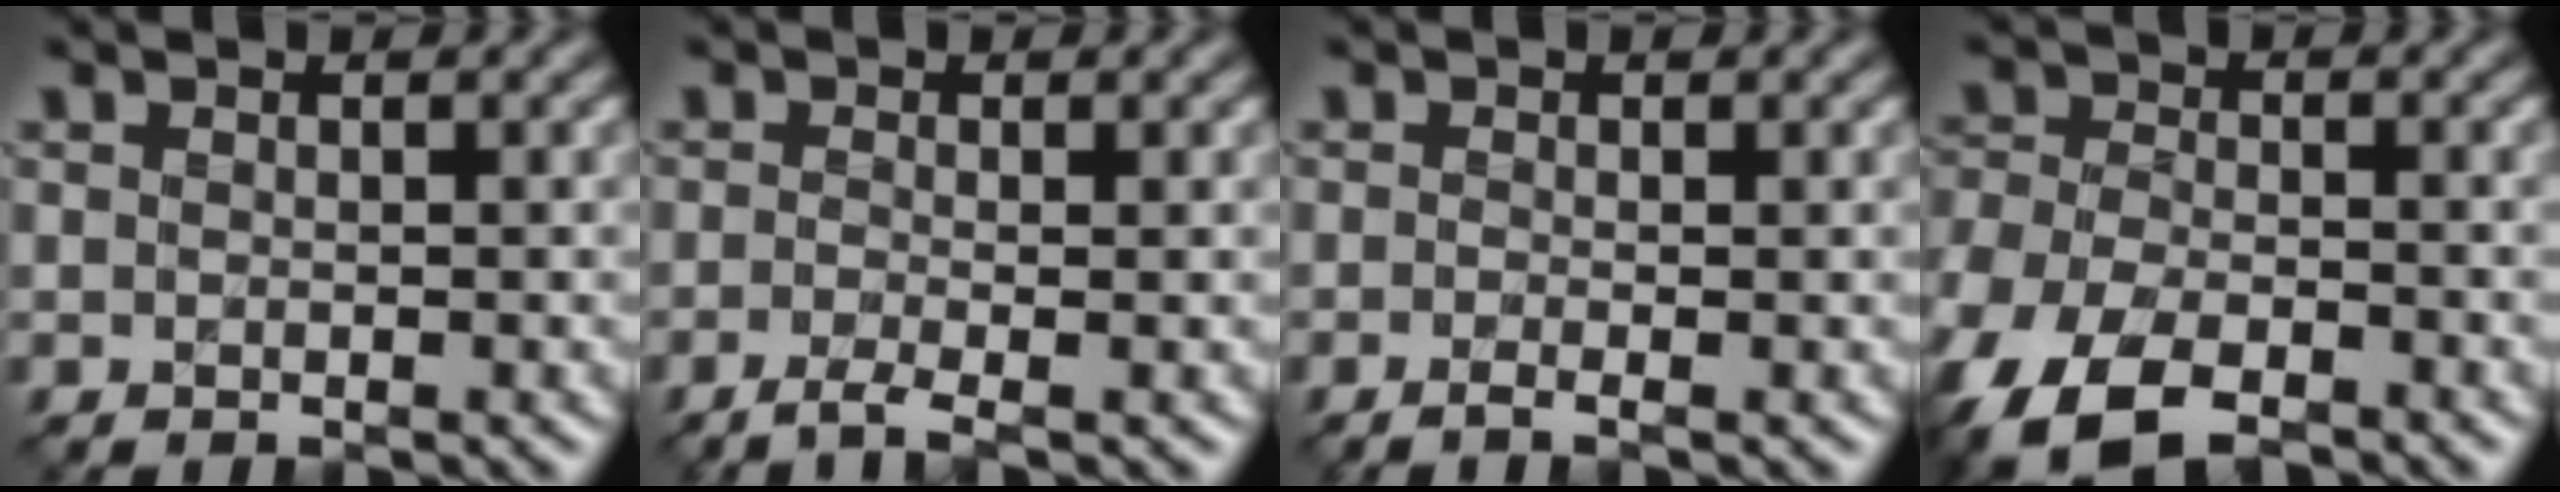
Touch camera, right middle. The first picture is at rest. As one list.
[{"total": 1.8, "force": [-0.8, 0.4, 1.5], "torque": [-0.026, -0.003, -0.029]}, {"total": 1.1, "force": [-0.3, 0.3, 1.0], "torque": [-0.013, -0.002, -0.015]}, {"total": 9.2, "force": [-6.2, 4.1, 5.4], "torque": [-0.113, -0.017, -0.122]}]